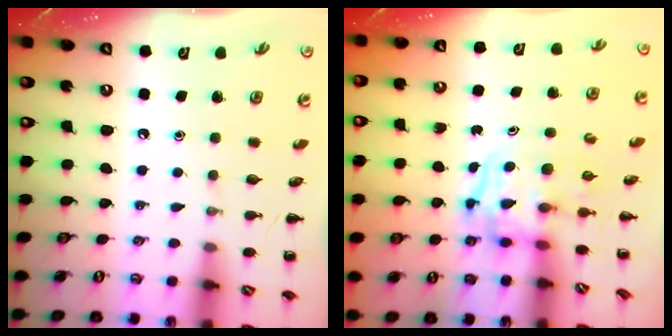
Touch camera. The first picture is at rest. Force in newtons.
{"total": 3.4, "press": 3.3, "slide": 0.6}